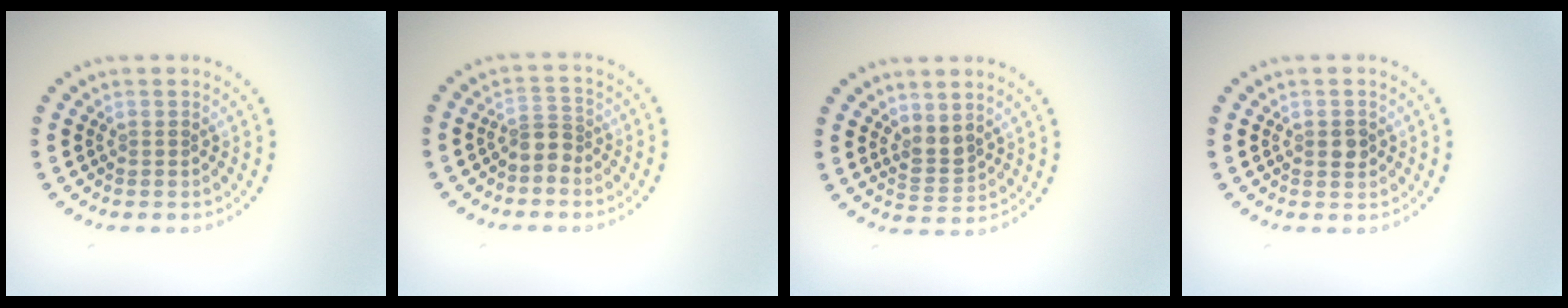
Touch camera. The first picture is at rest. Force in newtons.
{"total": 2.1, "press": 1.7, "slide": 1.3}
{"total": 2.1, "press": 1.8, "slide": 1.1}
{"total": 1.3, "press": 1.3, "slide": 0.1}